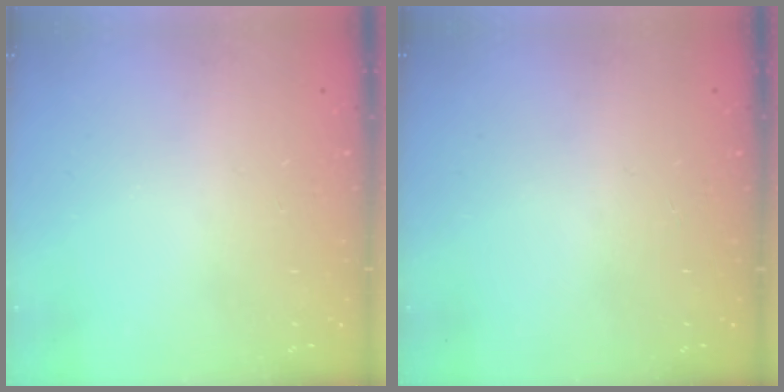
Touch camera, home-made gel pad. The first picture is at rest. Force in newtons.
{"total": 0.0}